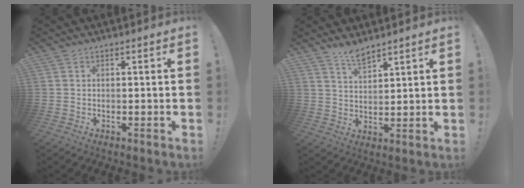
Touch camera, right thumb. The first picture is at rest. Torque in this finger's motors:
{"motor_torque": [-0.14, 1.15, 0.66, 0.31, 0.00]}